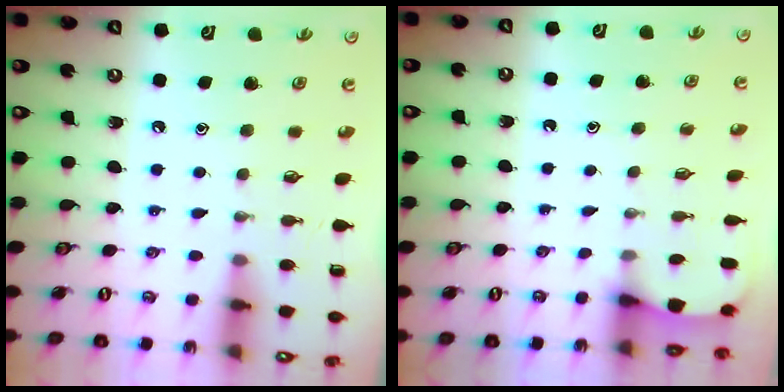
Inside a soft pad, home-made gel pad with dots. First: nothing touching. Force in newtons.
{"total": 1.2, "press": 1.2, "slide": 0.0}